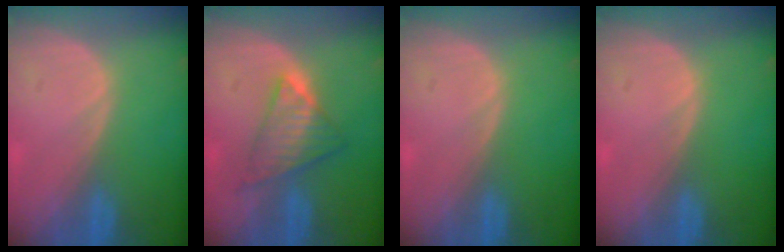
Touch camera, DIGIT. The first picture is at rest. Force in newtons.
{"total": 6.1, "press": 6.0, "slide": 1.0}
{"total": 0.0}
{"total": 0.0}